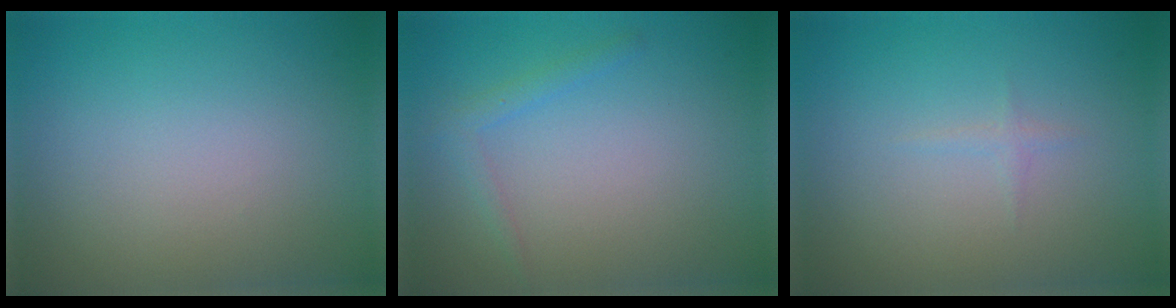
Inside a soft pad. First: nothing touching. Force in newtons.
{"total": 1.3, "press": 1.3, "slide": 0.1}
{"total": 0.6, "press": 0.6, "slide": 0.1}